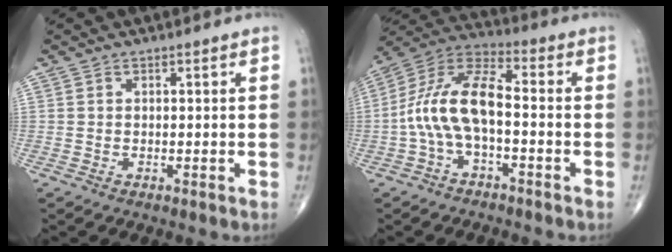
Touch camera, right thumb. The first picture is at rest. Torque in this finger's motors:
{"motor_torque": [0.38, 0.34, 1.22, -0.35, 0.13]}